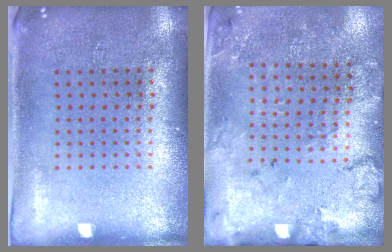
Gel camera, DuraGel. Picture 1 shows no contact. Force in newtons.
{"total": 1.7, "press": 1.6, "slide": 0.8}